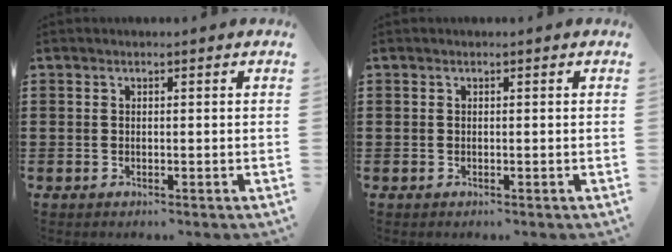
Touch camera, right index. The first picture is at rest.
{"total": 0.0}